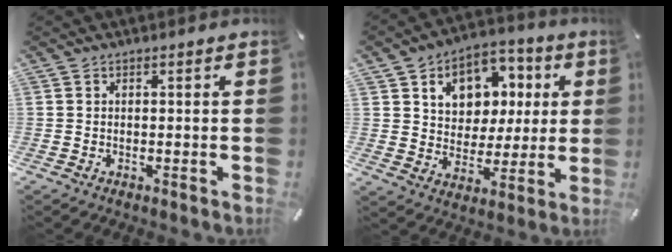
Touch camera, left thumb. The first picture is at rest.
{"total": 11.7, "force": [3.7, 10.2, 4.3], "torque": [-0.072, -0.016, 0.072]}